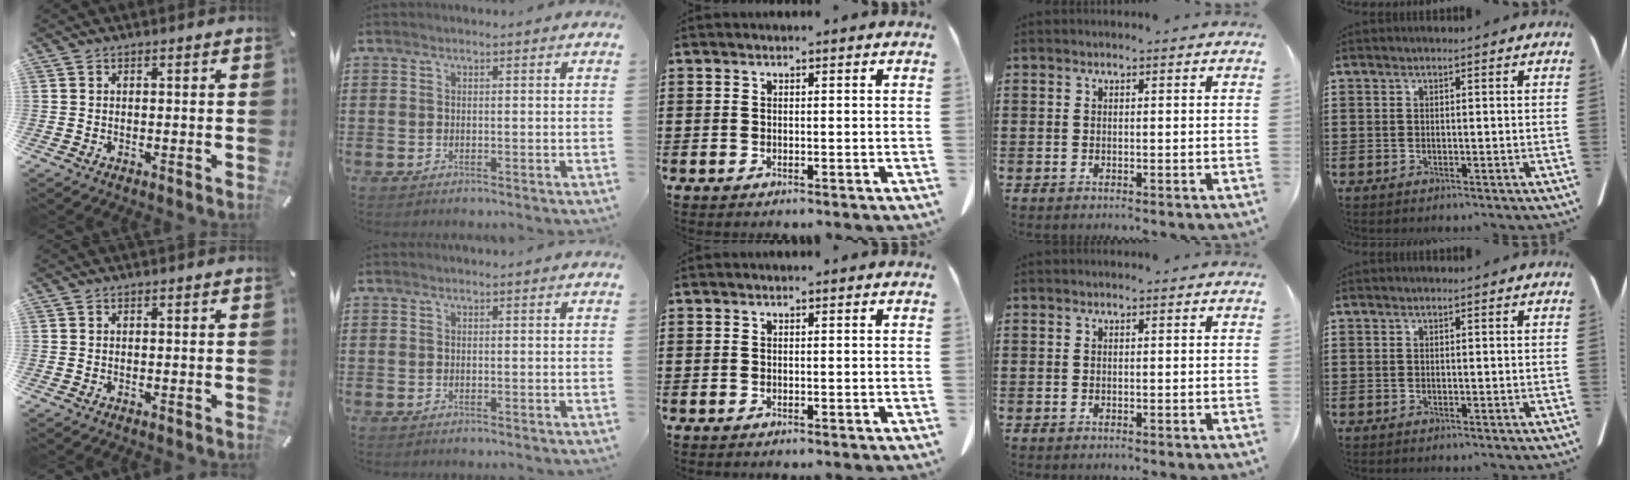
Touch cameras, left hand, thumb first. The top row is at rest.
{}